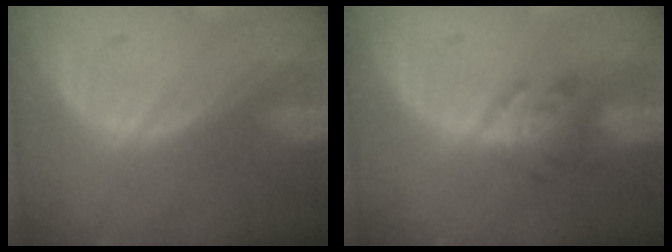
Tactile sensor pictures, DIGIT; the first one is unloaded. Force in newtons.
{"total": 4.5, "press": 4.5, "slide": 0.6}